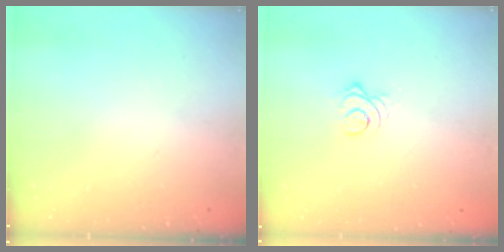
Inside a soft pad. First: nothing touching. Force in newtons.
{"total": 3.3, "press": 3.3, "slide": 0.4}